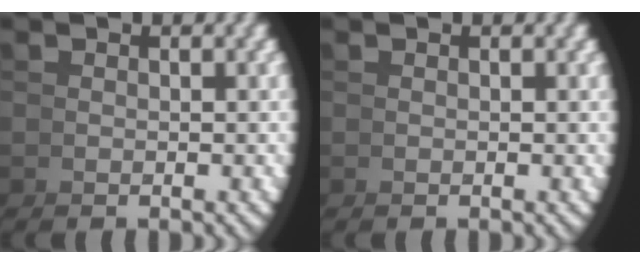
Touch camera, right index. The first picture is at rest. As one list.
[{"total": 0.0}]